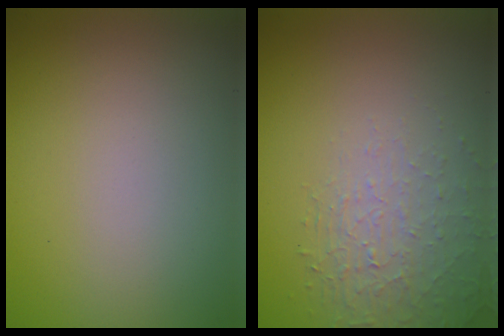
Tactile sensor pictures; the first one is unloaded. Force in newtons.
{"total": 1.6, "press": 1.0, "slide": 1.2}